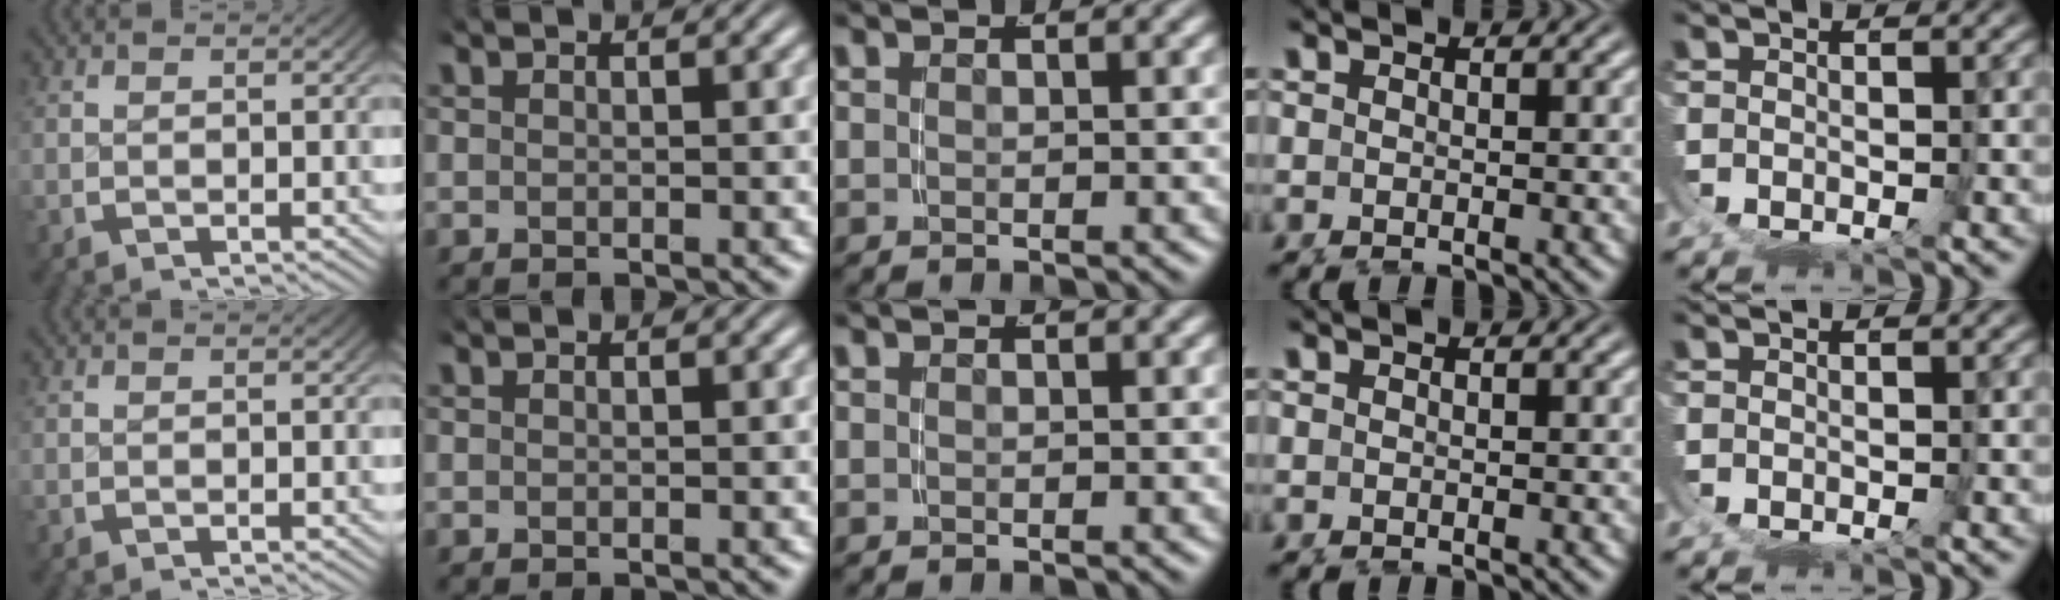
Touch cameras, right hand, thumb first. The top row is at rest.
{}